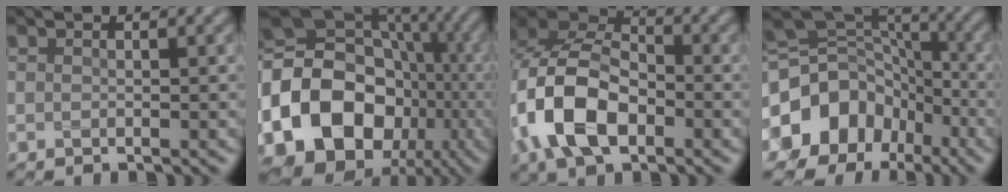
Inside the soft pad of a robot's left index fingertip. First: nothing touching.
{"total": 21.8, "force": [-5.3, 18.0, 11.1], "torque": [-0.195, -0.014, -0.109]}
{"total": 9.1, "force": [-3.2, 5.5, 6.5], "torque": [-0.136, 0.005, -0.073]}
{"total": 16.8, "force": [-6.2, 13.8, 7.2], "torque": [-0.163, -0.028, -0.107]}